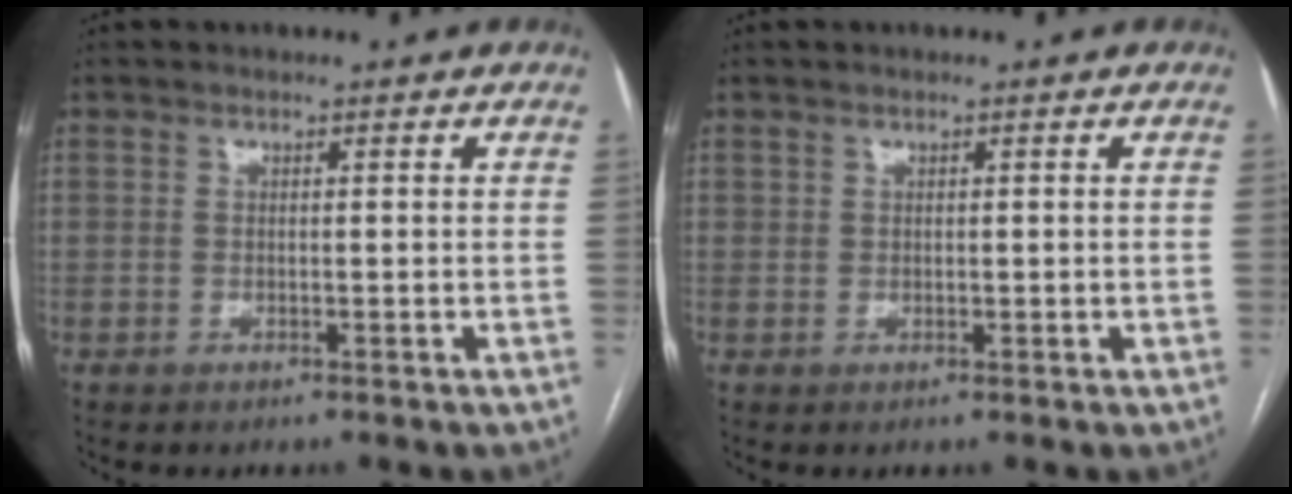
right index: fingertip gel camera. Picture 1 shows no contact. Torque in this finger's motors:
{"motor_torque": [-0.24, 0.20, -0.04, 0.00]}